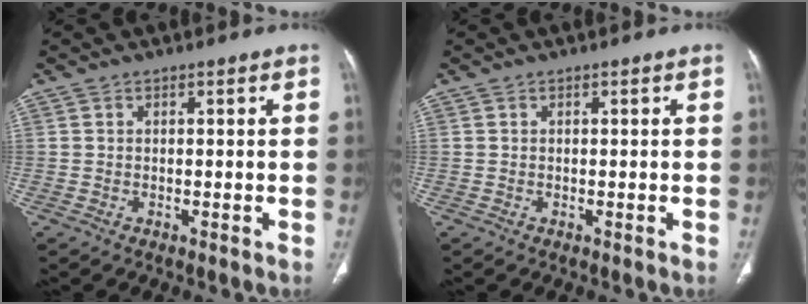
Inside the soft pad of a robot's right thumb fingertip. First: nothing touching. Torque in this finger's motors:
{"motor_torque": [0.00, 0.00, -0.26, 0.25, 0.00]}